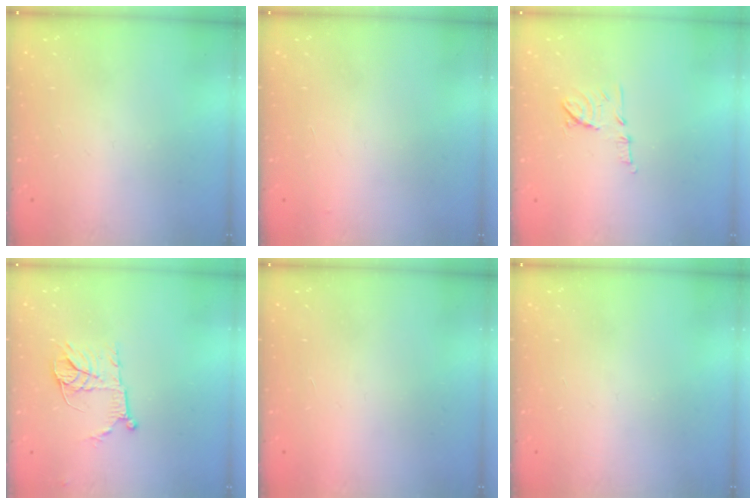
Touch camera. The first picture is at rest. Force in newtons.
{"total": 2.9, "press": 2.9, "slide": 0.1}
{"total": 8.3, "press": 8.3, "slide": 1.1}
{"total": 11.2, "press": 11.1, "slide": 0.7}
{"total": 1.7, "press": 1.6, "slide": 0.1}
{"total": 0.0}